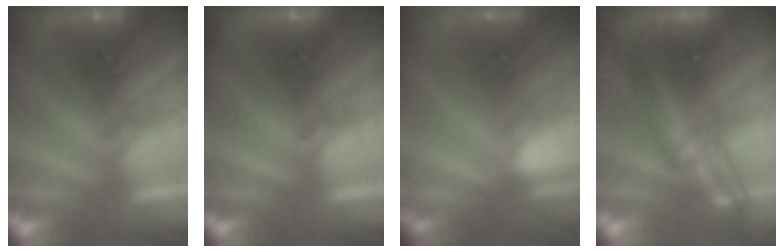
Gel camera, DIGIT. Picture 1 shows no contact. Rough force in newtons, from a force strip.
{"total": 0.0}
{"total": 2.9}
{"total": 2.9}